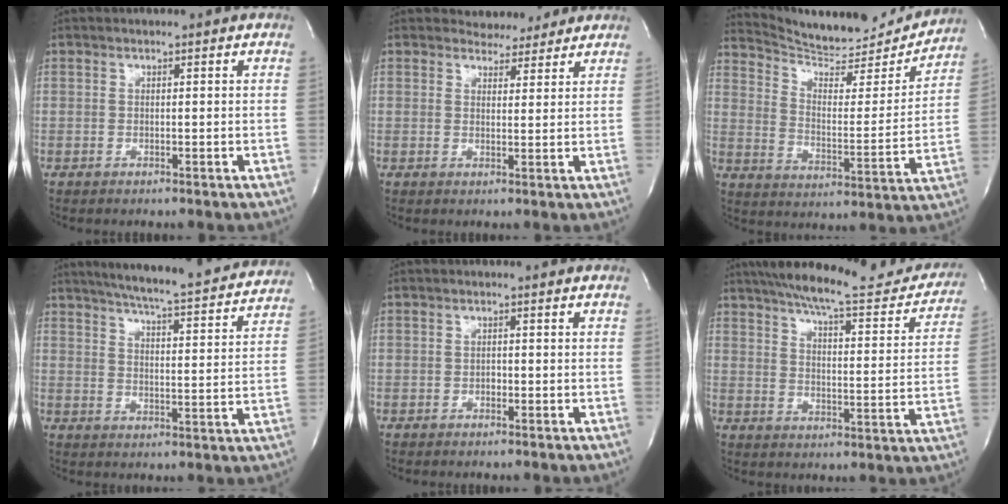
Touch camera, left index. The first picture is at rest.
{"total": 4.0, "force": [3.7, 1.4, 0.0], "torque": [0.000, -0.001, 0.048]}
{"total": 18.6, "force": [17.9, 2.8, 3.9], "torque": [-0.062, -0.039, 0.256]}
{"total": 21.3, "force": [19.5, 1.8, 8.4], "torque": [-0.133, -0.027, 0.248]}
{"total": 0.6, "force": [-0.2, 0.4, 0.3], "torque": [-0.003, 0.003, -0.006]}
{"total": 22.3, "force": [19.8, 3.7, 9.6], "torque": [-0.141, -0.030, 0.252]}